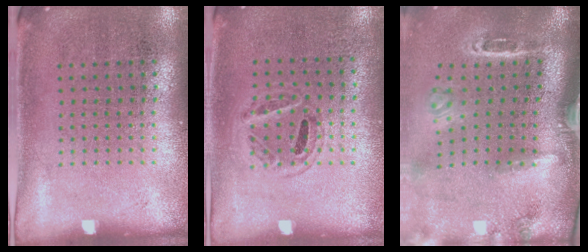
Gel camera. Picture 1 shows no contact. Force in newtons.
{"total": 0.9, "press": 0.8, "slide": 0.5}
{"total": 3.2, "press": 2.1, "slide": 2.4}